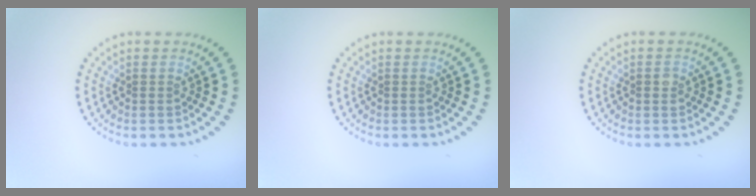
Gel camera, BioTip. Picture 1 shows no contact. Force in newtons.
{"total": 0.0}
{"total": 1.0, "press": 1.0, "slide": 0.1}